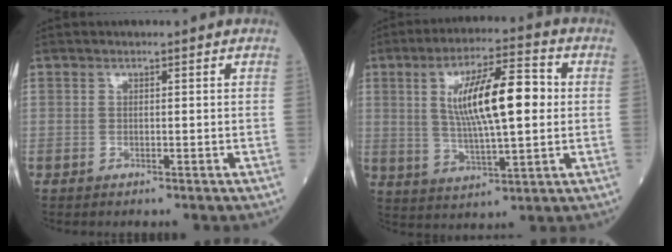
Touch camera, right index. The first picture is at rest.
{"total": 13.5, "force": [2.1, 2.7, 13.1], "torque": [-0.232, 0.015, 0.035]}